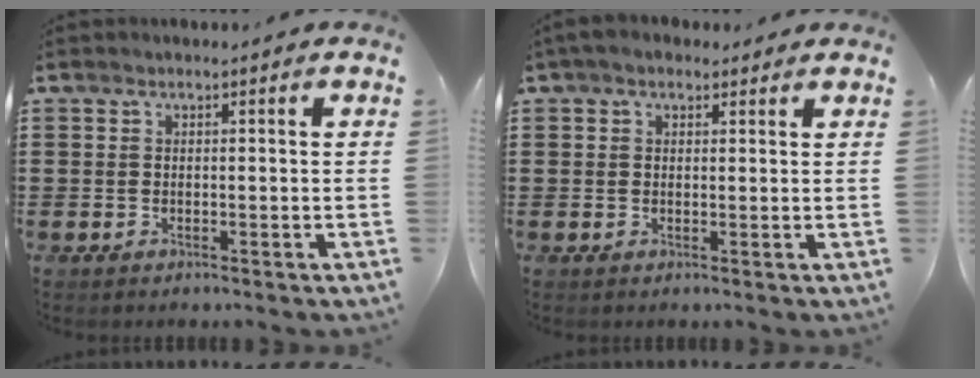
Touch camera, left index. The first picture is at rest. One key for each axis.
{"total": 2.6, "fx": 2.0, "fy": 1.3, "fz": 1.1, "tx": -0.028, "ty": 0.006, "tz": 0.037}